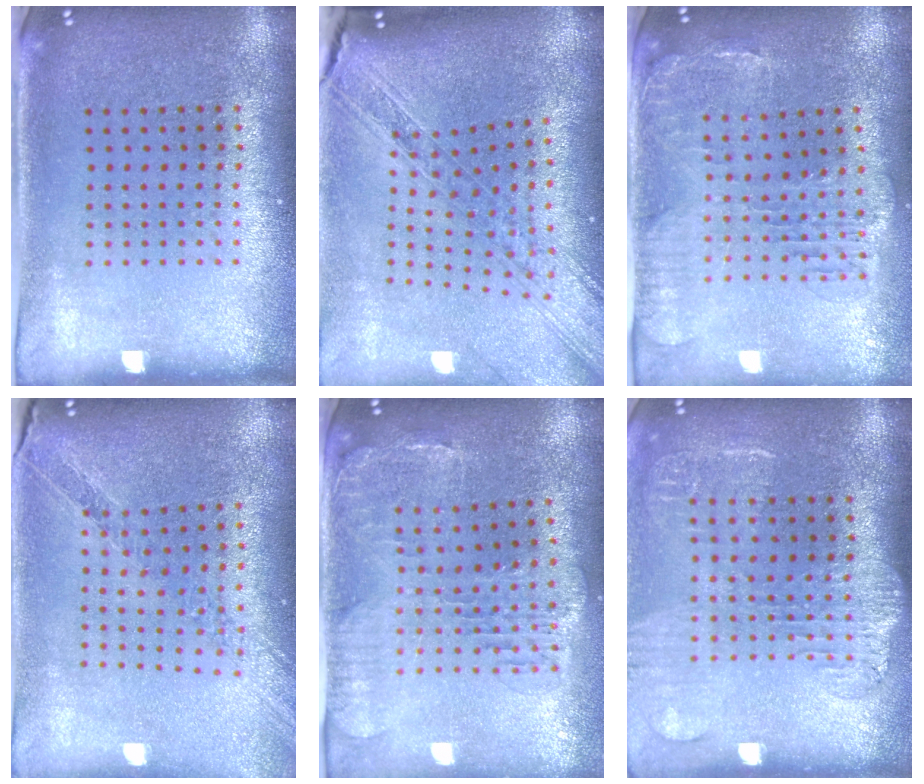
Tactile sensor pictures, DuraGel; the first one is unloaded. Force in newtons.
{"total": 2.4, "press": 2.0, "slide": 1.3}
{"total": 1.5, "press": 1.4, "slide": 0.4}
{"total": 1.1, "press": 1.1, "slide": 0.1}
{"total": 1.4, "press": 1.4, "slide": 0.4}
{"total": 1.8, "press": 1.5, "slide": 0.9}